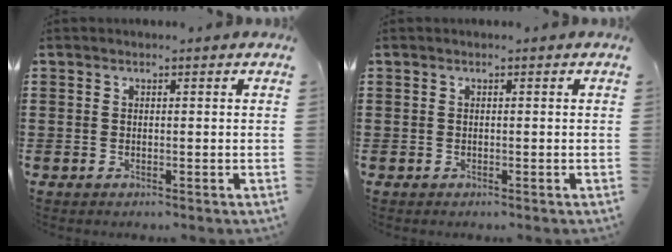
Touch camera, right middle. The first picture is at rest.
{"total": 0.0}